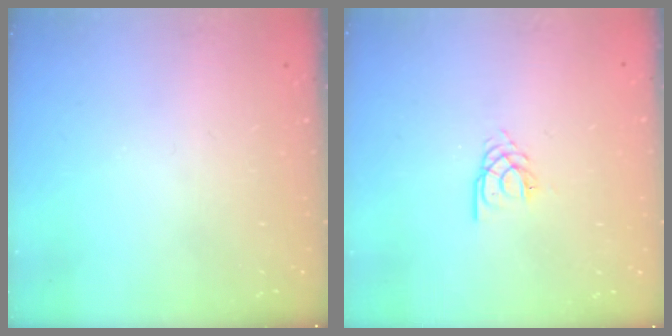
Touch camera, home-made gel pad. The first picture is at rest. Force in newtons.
{"total": 2.1, "press": 2.1, "slide": 0.3}